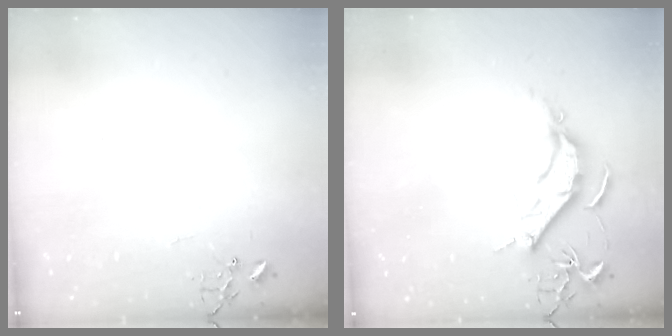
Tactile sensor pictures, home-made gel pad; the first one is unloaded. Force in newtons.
{"total": 9.1, "press": 9.0, "slide": 0.8}